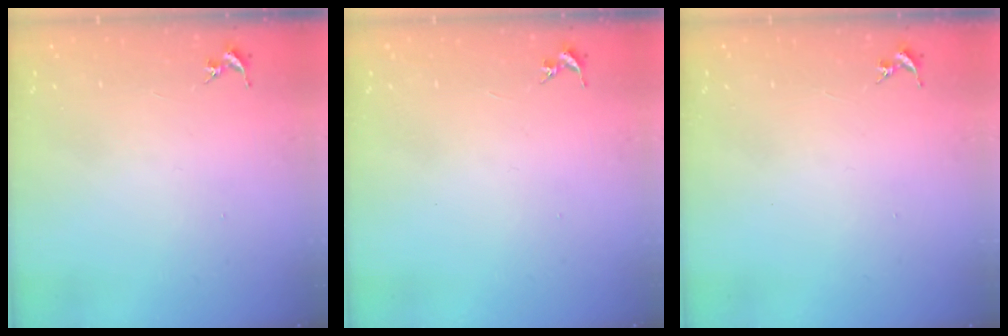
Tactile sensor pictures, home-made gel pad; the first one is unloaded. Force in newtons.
{"total": 0.0}
{"total": 0.0}